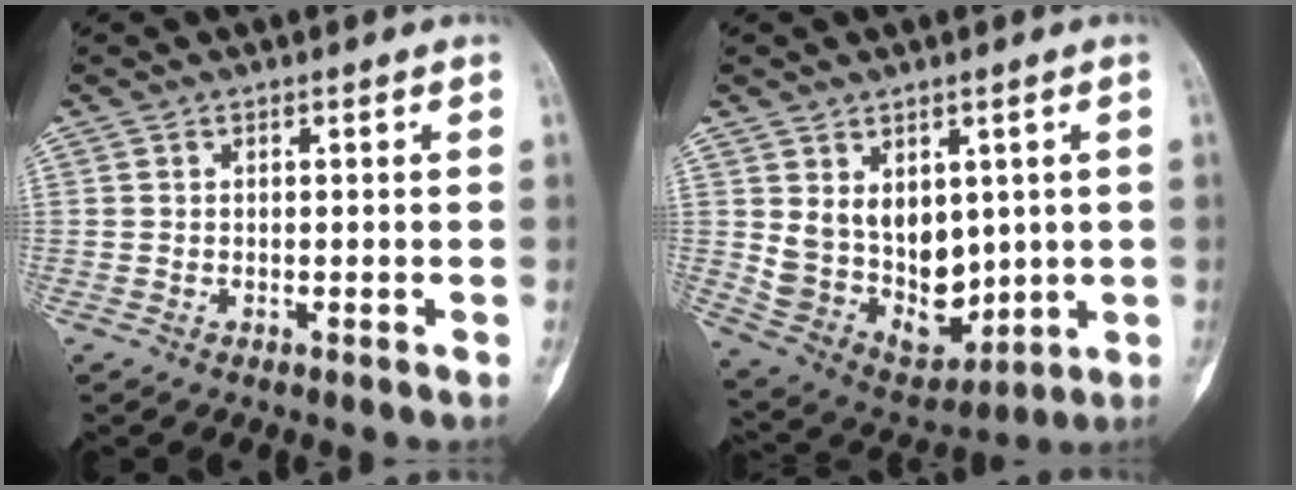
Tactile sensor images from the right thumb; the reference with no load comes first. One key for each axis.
{"total": 13.1, "fx": 1.9, "fy": 9.4, "fz": 8.9, "tx": -0.103, "ty": -0.023, "tz": 0.070}